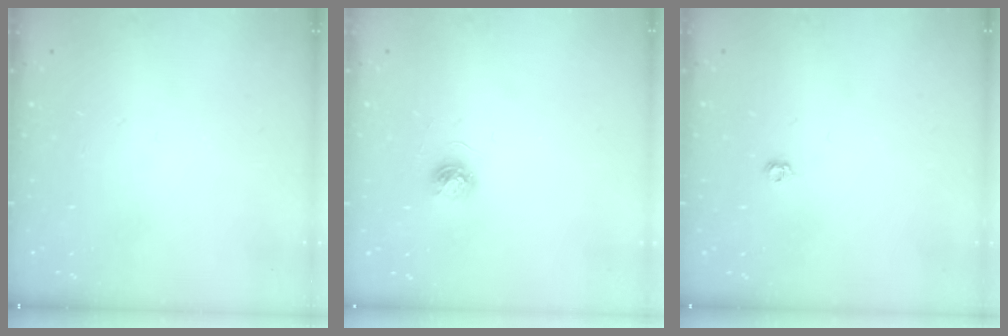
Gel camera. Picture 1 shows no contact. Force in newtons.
{"total": 4.6, "press": 4.6, "slide": 0.5}
{"total": 4.7, "press": 4.7, "slide": 0.8}